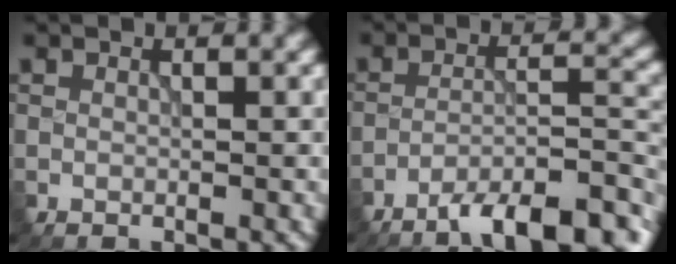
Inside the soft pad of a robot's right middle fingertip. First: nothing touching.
{"total": 10.3, "force": [-8.0, 2.3, 6.1], "torque": [-0.083, 0.013, -0.122]}